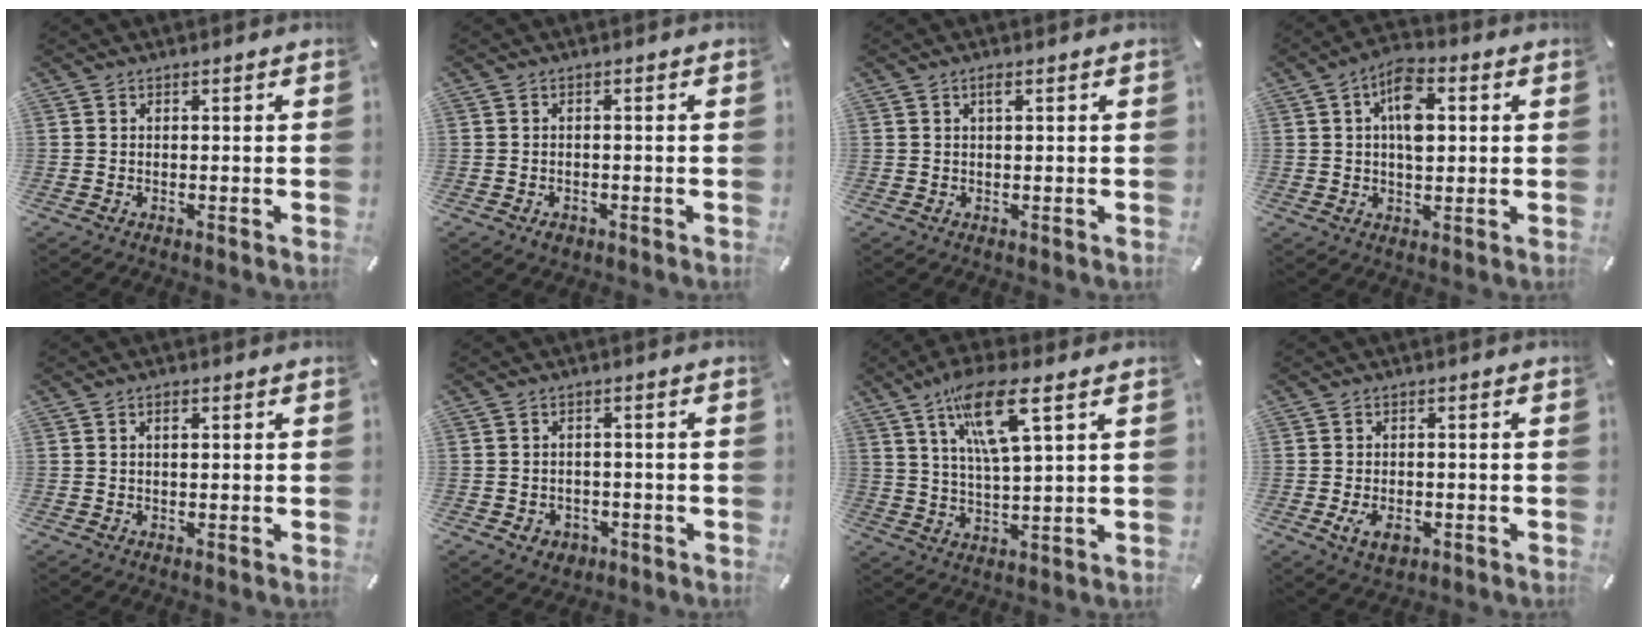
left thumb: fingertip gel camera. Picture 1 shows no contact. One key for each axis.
{"total": 1.8, "fx": -1.1, "fy": 1.1, "fz": 0.8, "tx": -0.015, "ty": 0.005, "tz": -0.023}
{"total": 1.3, "fx": 0.5, "fy": 0.2, "fz": 1.2, "tx": -0.025, "ty": 0.002, "tz": 0.008}
{"total": 9.2, "fx": 2.0, "fy": 5.2, "fz": 7.3, "tx": -0.109, "ty": 0.003, "tz": 0.033}
{"total": 1.5, "fx": 0.5, "fy": 0.7, "fz": 1.2, "tx": -0.025, "ty": 0.004, "tz": 0.008}
{"total": 3.5, "fx": -1.2, "fy": 3.1, "fz": 1.2, "tx": -0.003, "ty": 0.000, "tz": -0.025}
{"total": 12.8, "fx": 6.4, "fy": 3.0, "fz": 10.6, "tx": -0.206, "ty": -0.006, "tz": 0.109}
{"total": 4.1, "fx": -1.5, "fy": 2.6, "fz": 2.8, "tx": -0.052, "ty": 0.000, "tz": -0.028}